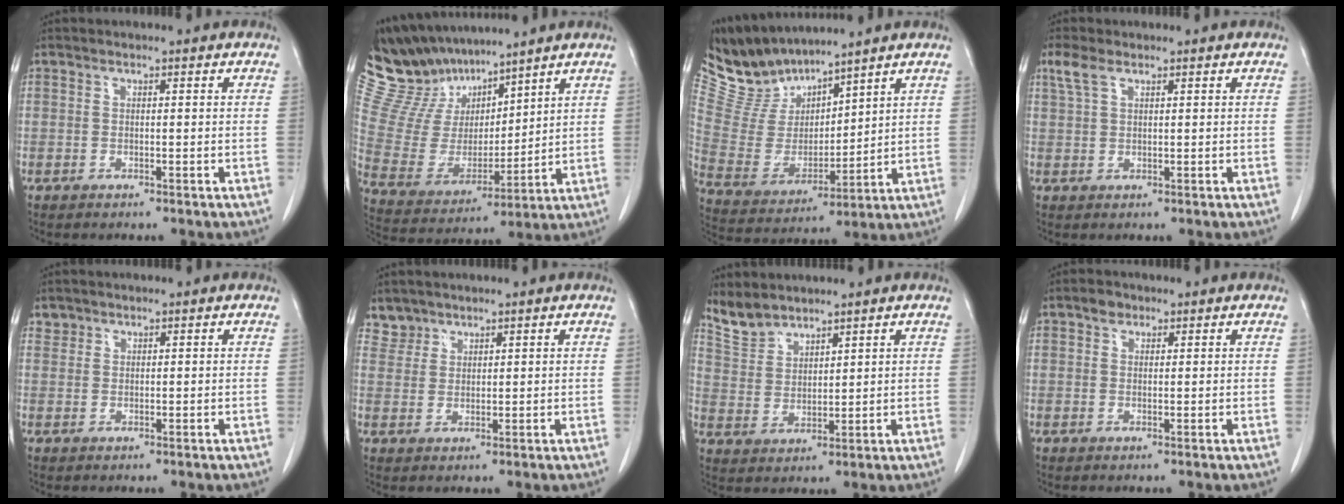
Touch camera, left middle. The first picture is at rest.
{"total": 14.3, "force": [12.9, 4.7, 3.9], "torque": [-0.097, 0.018, 0.260]}
{"total": 10.4, "force": [10.1, 2.2, 1.4], "torque": [-0.050, 0.005, 0.223]}
{"total": 2.9, "force": [1.9, 1.2, 1.7], "torque": [-0.047, 0.014, 0.047]}
{"total": 1.3, "force": [1.0, 0.8, -0.2], "torque": [0.011, 0.005, 0.016]}
{"total": 2.9, "force": [2.5, 1.4, -0.6], "torque": [0.019, 0.006, 0.048]}
{"total": 5.5, "force": [5.2, 1.7, 0.5], "torque": [-0.018, 0.005, 0.120]}
{"total": 1.7, "force": [1.1, 1.2, 0.5], "torque": [-0.008, 0.002, 0.017]}